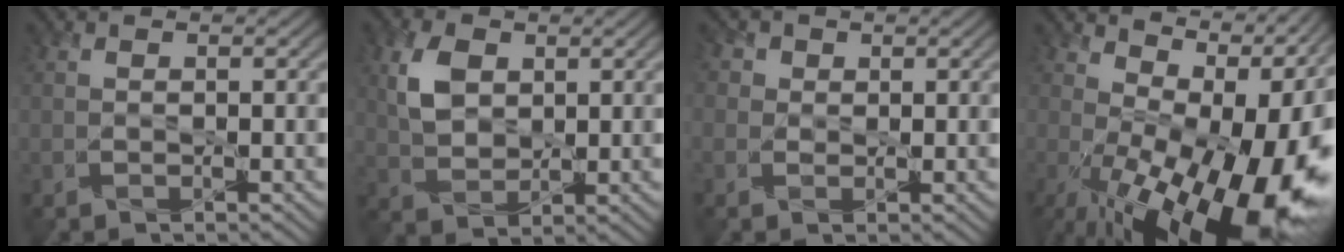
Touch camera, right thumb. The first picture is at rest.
{"total": 5.7, "force": [1.9, 3.7, 3.8], "torque": [-0.090, 0.008, 0.038]}
{"total": 3.2, "force": [1.4, 2.7, 0.9], "torque": [-0.030, 0.001, 0.012]}
{"total": 17.2, "force": [-0.6, 8.5, 14.9], "torque": [-0.180, -0.015, 0.024]}